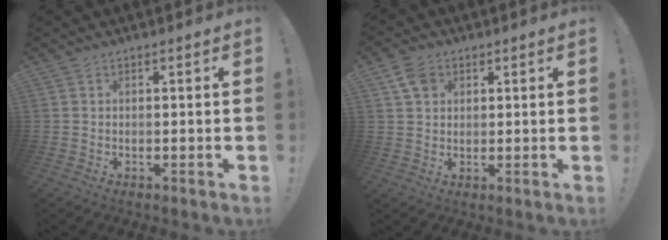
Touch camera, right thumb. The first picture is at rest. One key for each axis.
{"total": 6.2, "fx": 2.9, "fy": 4.6, "fz": 2.9, "tx": -0.041, "ty": -0.005, "tz": 0.057}